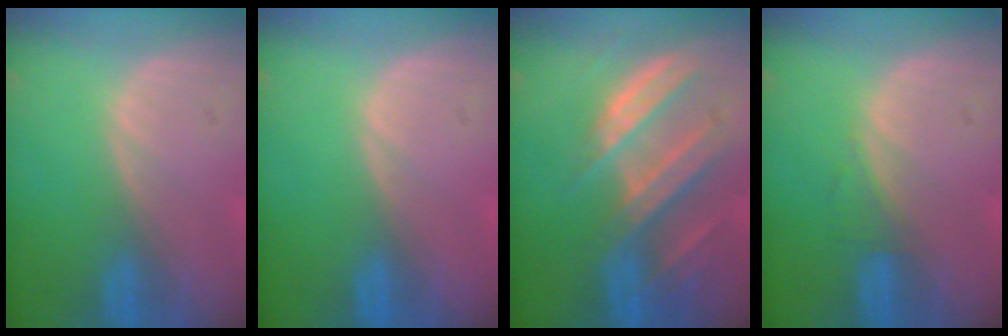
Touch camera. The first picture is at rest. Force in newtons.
{"total": 0.0}
{"total": 8.8, "press": 8.0, "slide": 3.6}
{"total": 1.2, "press": 1.2, "slide": 0.1}